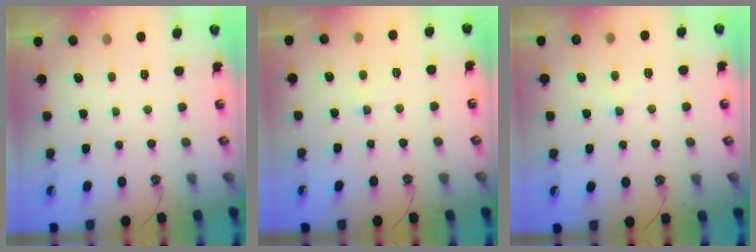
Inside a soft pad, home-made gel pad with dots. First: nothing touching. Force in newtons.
{"total": 1.0, "press": 0.7, "slide": 0.6}
{"total": 2.0, "press": 2.0, "slide": 0.4}